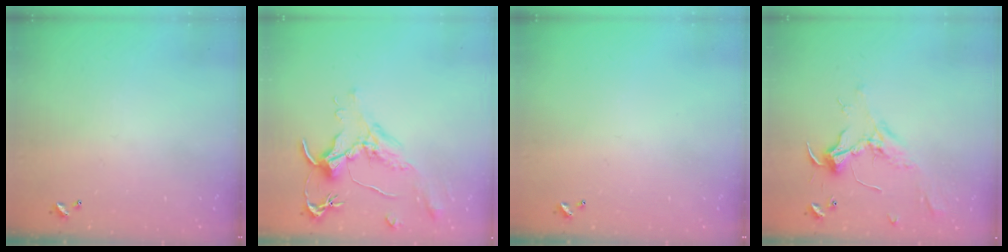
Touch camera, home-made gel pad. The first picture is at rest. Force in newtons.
{"total": 1.6, "press": 1.4, "slide": 0.7}
{"total": 0.0}
{"total": 2.3, "press": 2.2, "slide": 0.7}